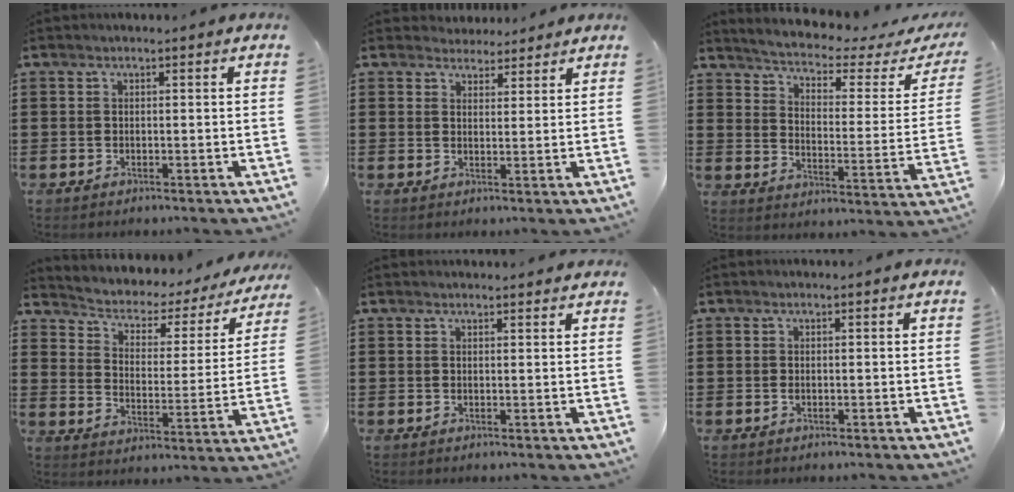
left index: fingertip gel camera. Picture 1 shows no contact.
{"total": 3.0, "force": [2.7, 1.1, -0.2], "torque": [-0.007, -0.001, 0.052]}
{"total": 2.8, "force": [2.3, 0.1, 1.5], "torque": [-0.048, -0.027, 0.028]}
{"total": 2.5, "force": [1.7, 1.7, 0.8], "torque": [-0.034, -0.019, 0.016]}
{"total": 1.3, "force": [1.3, 0.0, 0.1], "torque": [-0.006, 0.000, 0.025]}
{"total": 0.0}